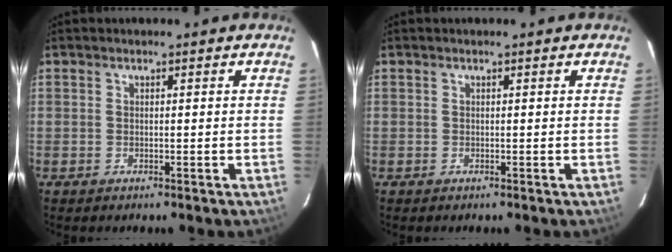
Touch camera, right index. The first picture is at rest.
{"total": 0.0}